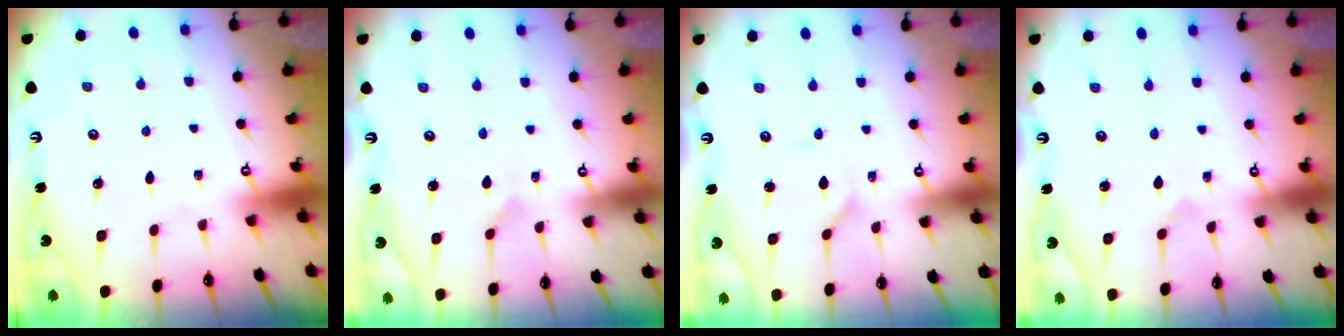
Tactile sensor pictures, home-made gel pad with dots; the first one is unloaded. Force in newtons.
{"total": 4.2, "press": 4.2, "slide": 0.4}
{"total": 1.2, "press": 1.2, "slide": 0.2}
{"total": 2.9, "press": 2.9, "slide": 0.1}